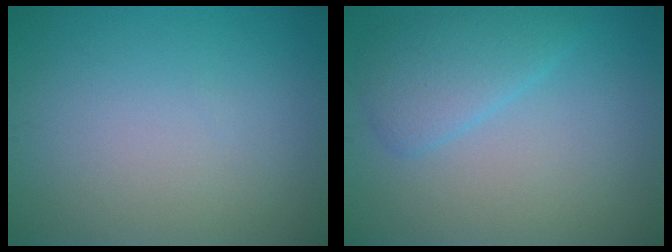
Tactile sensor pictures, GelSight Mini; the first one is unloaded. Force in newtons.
{"total": 3.3, "press": 3.3, "slide": 0.2}